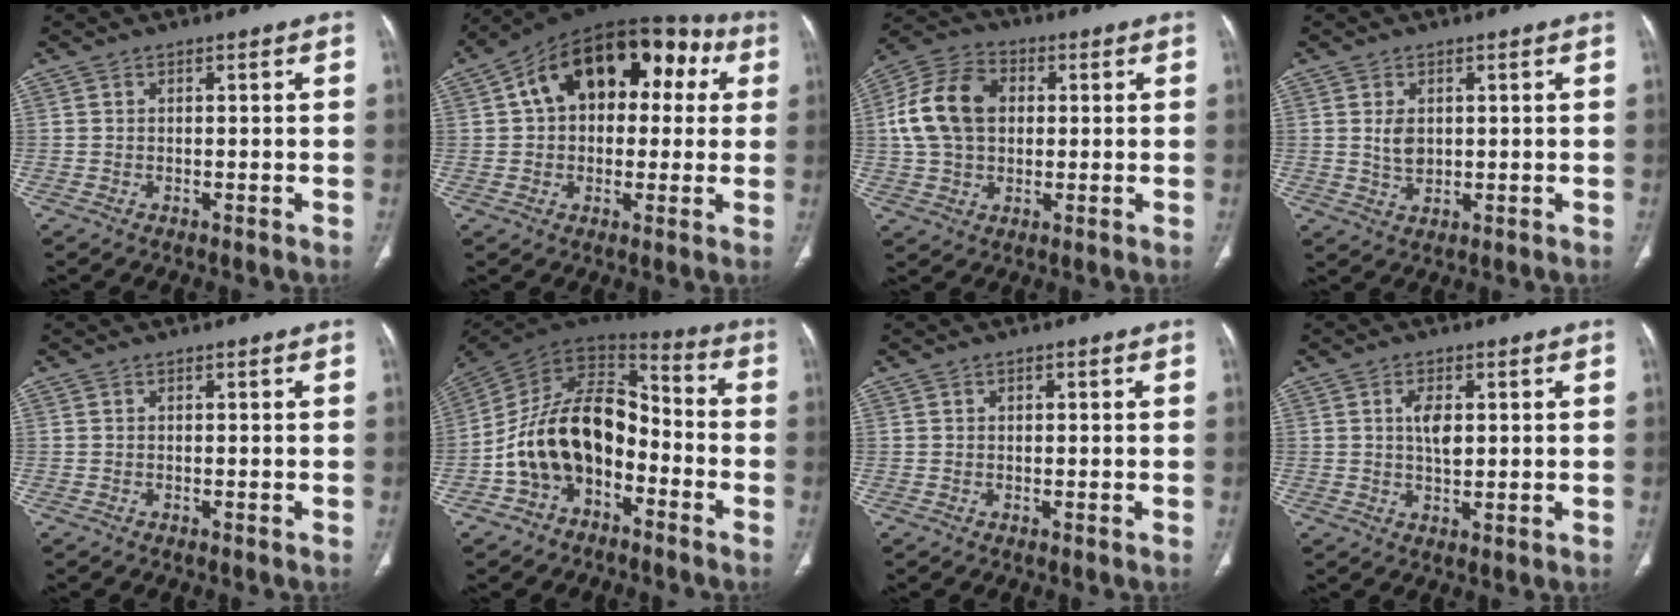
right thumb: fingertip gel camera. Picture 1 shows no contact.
{"total": 20.9, "force": [5.4, 12.9, 15.5], "torque": [-0.194, 0.048, 0.071]}
{"total": 13.8, "force": [1.8, 9.9, 9.4], "torque": [-0.169, 0.021, 0.026]}
{"total": 3.8, "force": [0.6, 2.6, 2.7], "torque": [-0.042, -0.008, 0.019]}
{"total": 0.0}
{"total": 17.6, "force": [-5.5, 11.5, 12.1], "torque": [-0.188, 0.078, -0.102]}
{"total": 0.8, "force": [0.3, 0.5, 0.6], "torque": [-0.005, 0.000, 0.003]}
{"total": 4.8, "force": [1.0, 2.3, 4.1], "torque": [-0.065, -0.009, 0.017]}